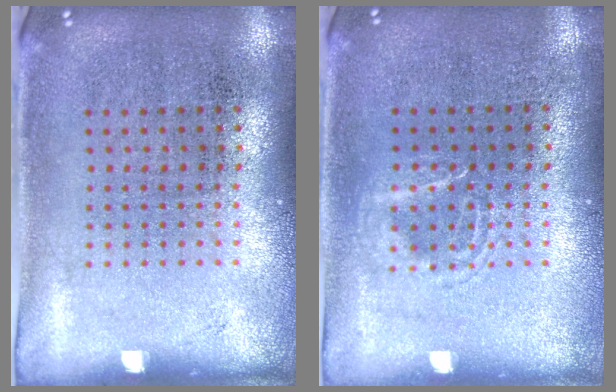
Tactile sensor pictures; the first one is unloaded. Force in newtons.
{"total": 1.4, "press": 1.4, "slide": 0.2}